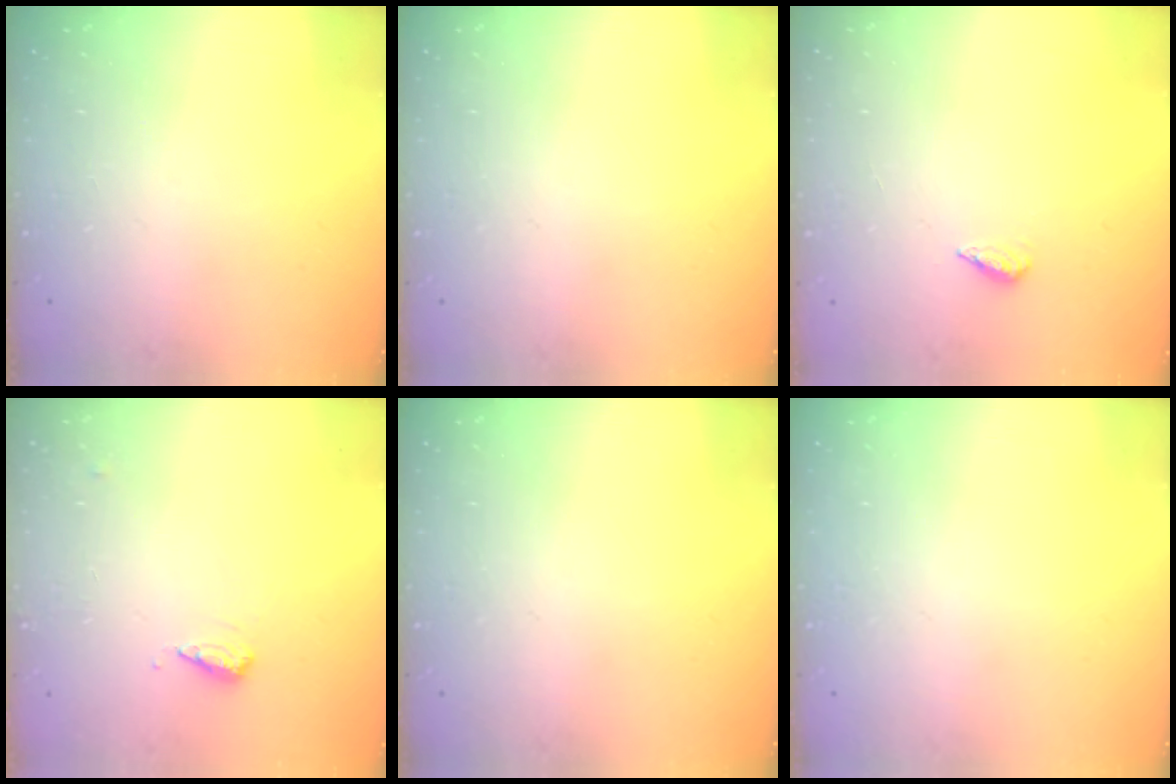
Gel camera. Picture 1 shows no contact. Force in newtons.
{"total": 0.0}
{"total": 2.1, "press": 1.9, "slide": 0.8}
{"total": 8.3, "press": 8.3, "slide": 0.9}
{"total": 0.0}
{"total": 0.0}